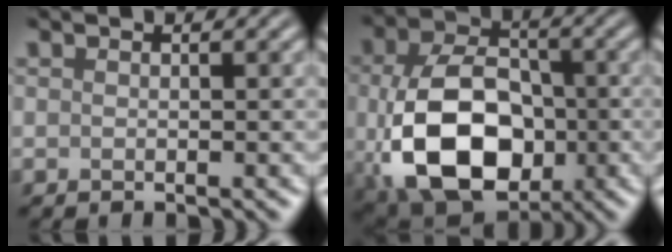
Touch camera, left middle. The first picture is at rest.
{"total": 12.2, "force": [-2.1, 8.3, 8.7], "torque": [-0.178, -0.025, -0.035]}